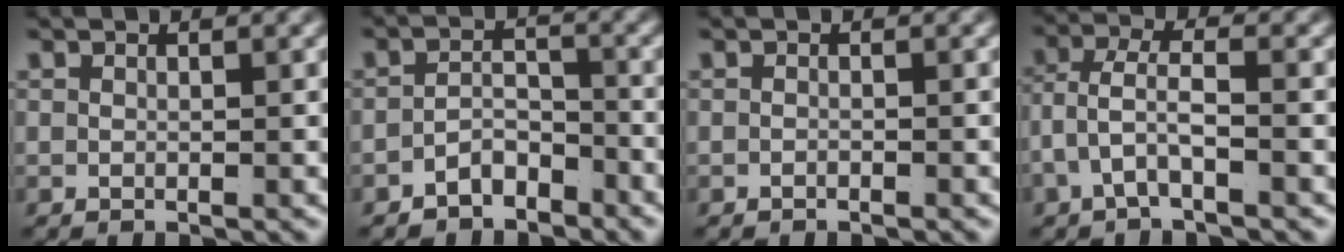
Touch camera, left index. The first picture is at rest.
{"total": 3.6, "force": [-3.2, 1.5, 1.0], "torque": [-0.004, -0.011, -0.055]}
{"total": 0.6, "force": [-0.5, -0.3, 0.0], "torque": [-0.003, -0.004, -0.008]}
{"total": 3.5, "force": [-0.7, 2.0, 2.7], "torque": [-0.067, -0.020, -0.006]}